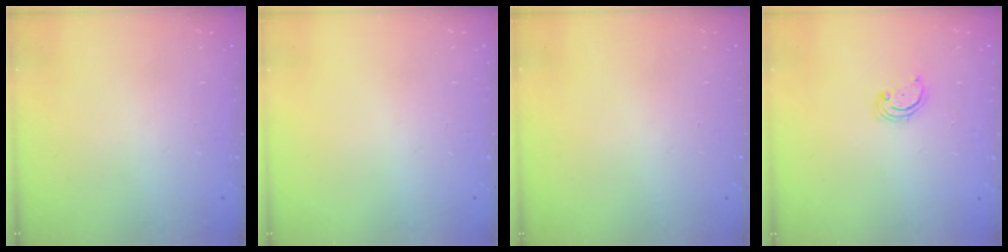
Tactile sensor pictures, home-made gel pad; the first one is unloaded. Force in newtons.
{"total": 0.0}
{"total": 0.0}
{"total": 2.3, "press": 2.3, "slide": 0.2}